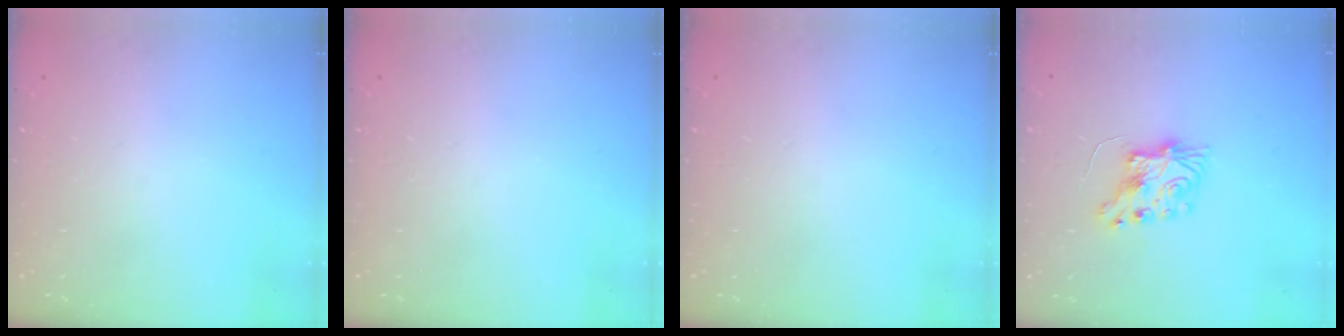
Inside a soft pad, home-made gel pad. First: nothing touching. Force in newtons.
{"total": 0.0}
{"total": 0.0}
{"total": 7.8, "press": 7.7, "slide": 0.4}